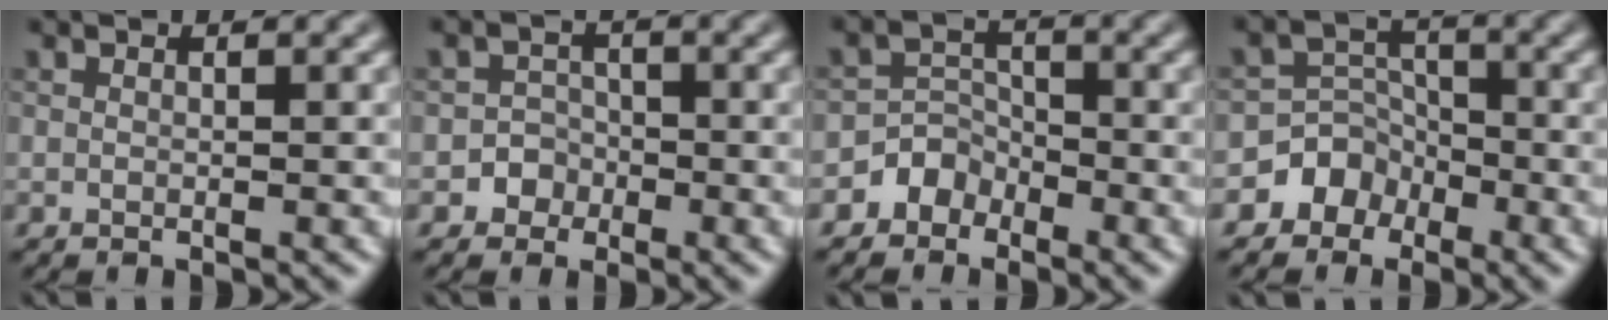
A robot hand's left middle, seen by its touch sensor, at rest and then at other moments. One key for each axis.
{"total": 2.4, "fx": -1.1, "fy": 2.1, "fz": 0.1, "tx": 0.029, "ty": 0.008, "tz": -0.030}
{"total": 2.4, "fx": -1.7, "fy": 1.8, "fz": 0.2, "tx": 0.024, "ty": 0.019, "tz": -0.040}
{"total": 4.0, "fx": -2.4, "fy": 3.3, "fz": 0.2, "tx": 0.035, "ty": 0.015, "tz": -0.056}